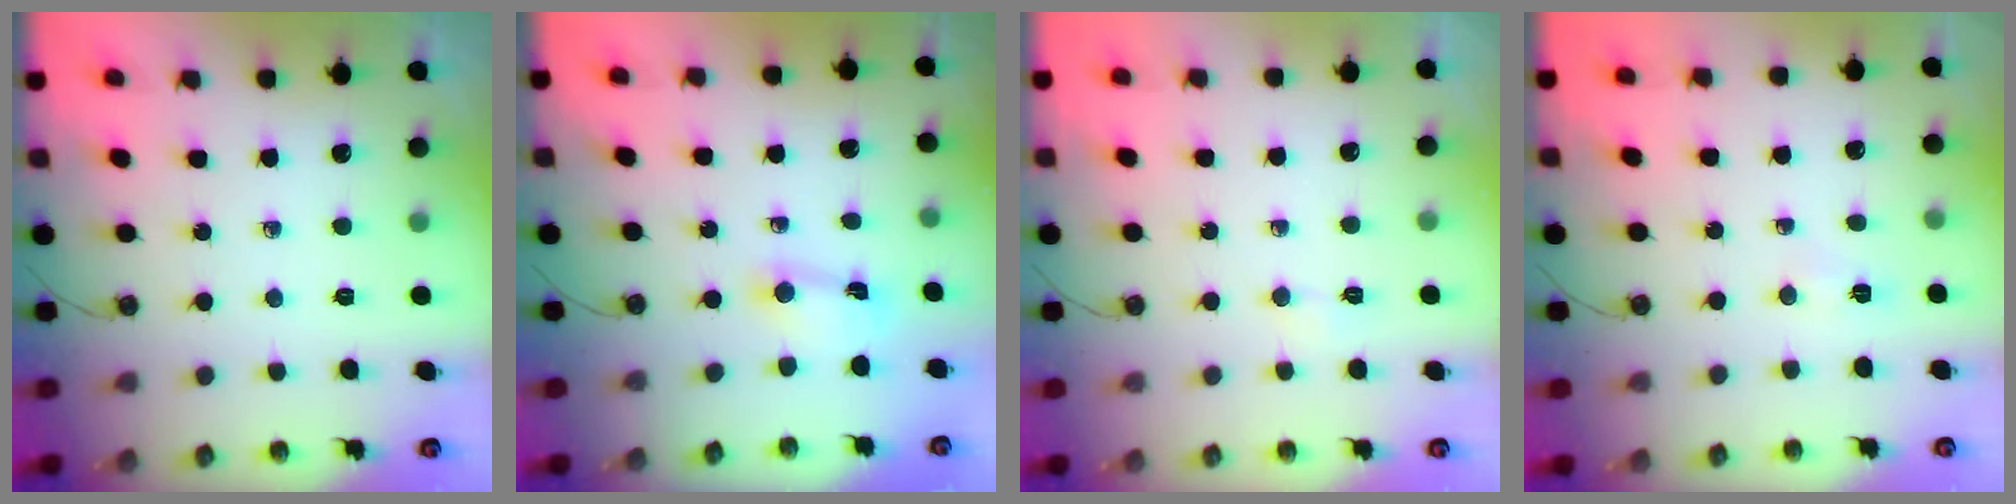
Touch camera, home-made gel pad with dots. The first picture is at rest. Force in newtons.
{"total": 1.8, "press": 1.8, "slide": 0.2}
{"total": 2.6, "press": 2.5, "slide": 0.5}
{"total": 2.6, "press": 2.1, "slide": 1.4}